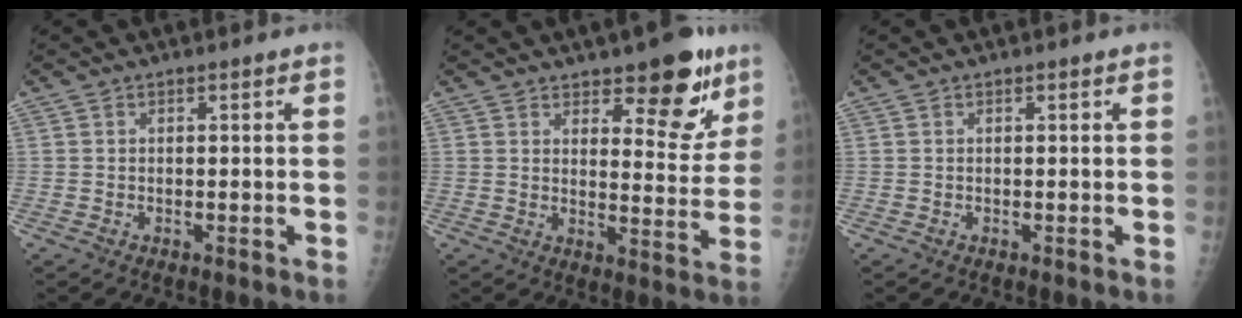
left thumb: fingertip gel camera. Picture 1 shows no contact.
{"total": 11.8, "force": [7.6, 4.8, 7.5], "torque": [-0.053, -0.048, 0.107]}
{"total": 0.0}